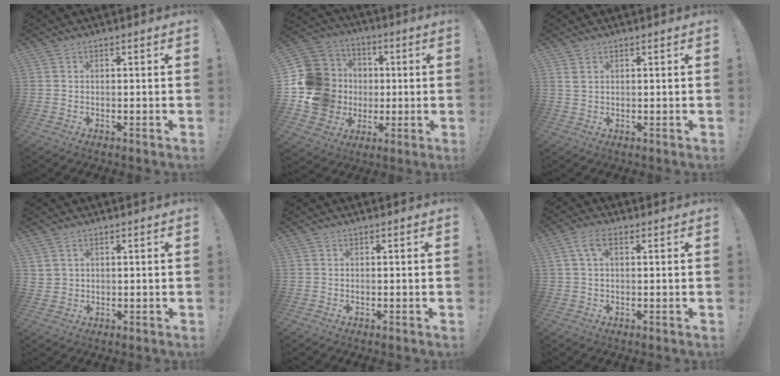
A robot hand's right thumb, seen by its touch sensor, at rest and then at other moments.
{"total": 19.1, "force": [-0.7, 17.4, 7.8], "torque": [-0.157, 0.018, 0.032]}
{"total": 2.0, "force": [1.1, 1.1, 1.2], "torque": [-0.017, -0.004, 0.020]}
{"total": 2.4, "force": [1.6, 1.7, 0.8], "torque": [-0.013, -0.008, 0.030]}
{"total": 0.0}
{"total": 5.2, "force": [1.8, 2.5, 4.2], "torque": [-0.082, 0.009, 0.034]}